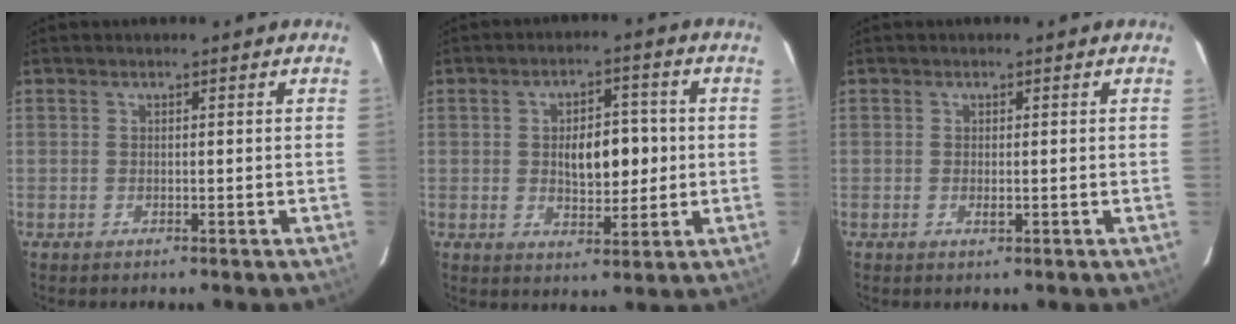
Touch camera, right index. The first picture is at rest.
{"total": 7.5, "force": [0.2, 3.5, 6.6], "torque": [-0.103, 0.009, 0.007]}
{"total": 1.0, "force": [-0.2, 0.3, 0.9], "torque": [-0.017, -0.002, -0.003]}